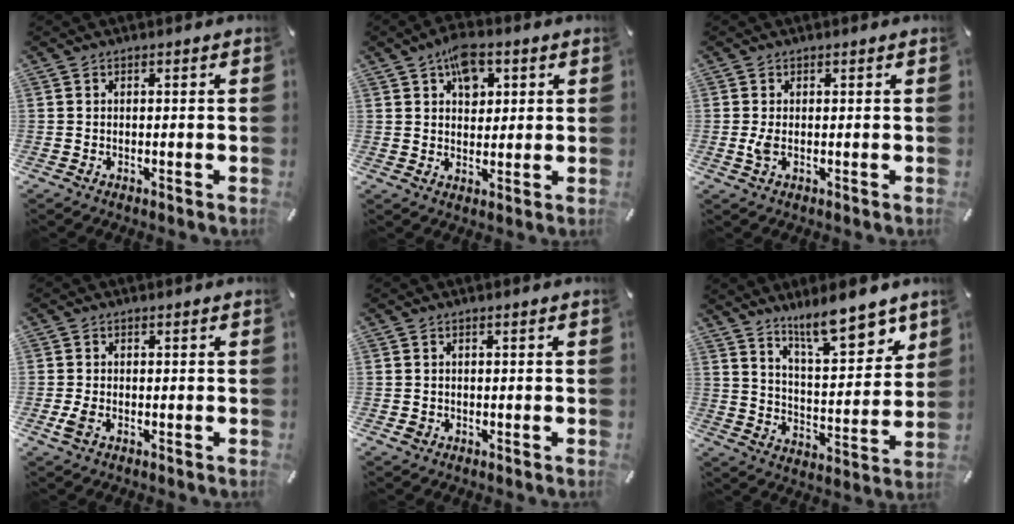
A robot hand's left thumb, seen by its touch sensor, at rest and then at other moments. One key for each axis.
{"total": 7.6, "fx": 3.7, "fy": 5.1, "fz": 4.3, "tx": -0.048, "ty": -0.010, "tz": 0.060}
{"total": 2.3, "fx": 0.1, "fy": 0.9, "fz": 2.1, "tx": -0.047, "ty": -0.003, "tz": 0.000}
{"total": 2.1, "fx": -0.5, "fy": 1.3, "fz": 1.5, "tx": -0.041, "ty": -0.004, "tz": -0.011}
{"total": 0.9, "fx": 0.0, "fy": 0.8, "fz": 0.4, "tx": -0.009, "ty": 0.003, "tz": -0.001}
{"total": 13.4, "fx": 10.9, "fy": 3.8, "fz": 6.7, "tx": -0.100, "ty": -0.076, "tz": 0.188}